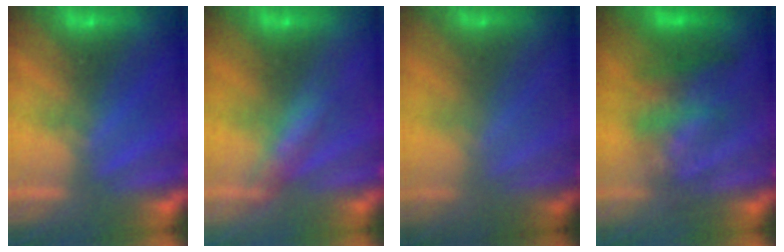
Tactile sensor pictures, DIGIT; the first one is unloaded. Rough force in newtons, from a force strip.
{"total": 2.7}
{"total": 1.5}
{"total": 3.7}